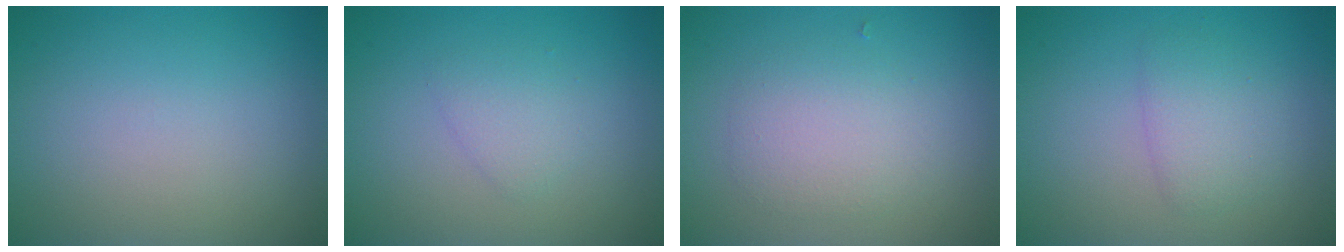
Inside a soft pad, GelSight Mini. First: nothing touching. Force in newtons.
{"total": 1.6, "press": 1.6, "slide": 0.1}
{"total": 3.0, "press": 3.0, "slide": 0.1}
{"total": 2.4, "press": 2.4, "slide": 0.1}